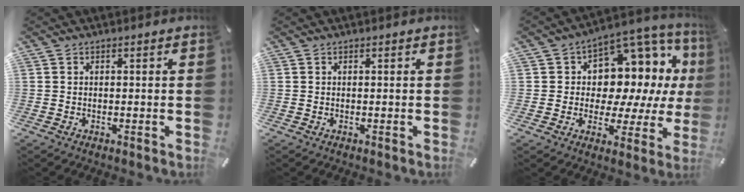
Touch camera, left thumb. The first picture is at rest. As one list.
[{"total": 0.0}, {"total": 11.4, "force": [3.4, 9.0, 6.1], "torque": [-0.081, -0.048, 0.070]}]